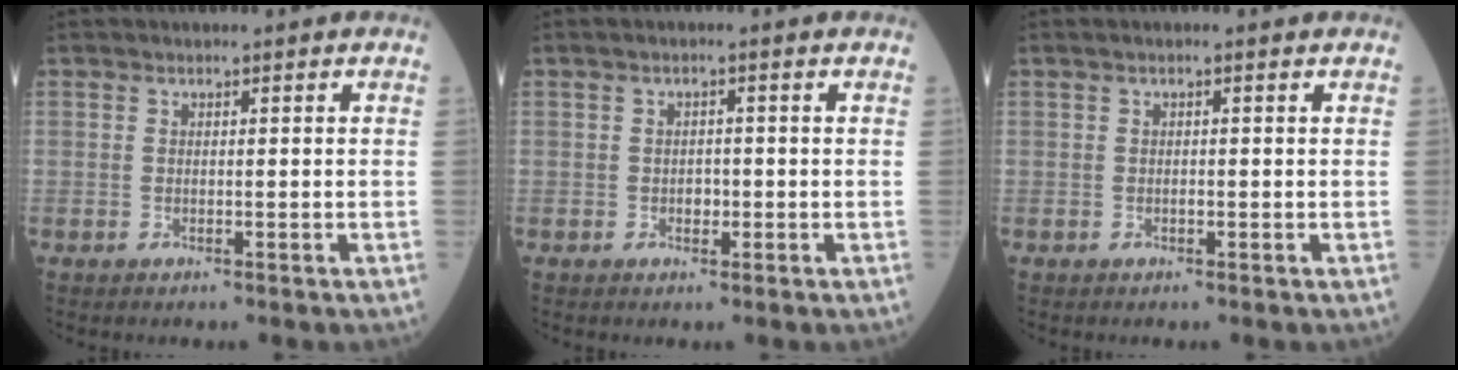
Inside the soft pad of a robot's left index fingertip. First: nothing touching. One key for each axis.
{"total": 1.5, "fx": -0.3, "fy": 0.9, "fz": 1.2, "tx": -0.019, "ty": 0.002, "tz": -0.005}
{"total": 0.7, "fx": 0.1, "fy": 0.1, "fz": 0.7, "tx": -0.015, "ty": 0.004, "tz": -0.001}